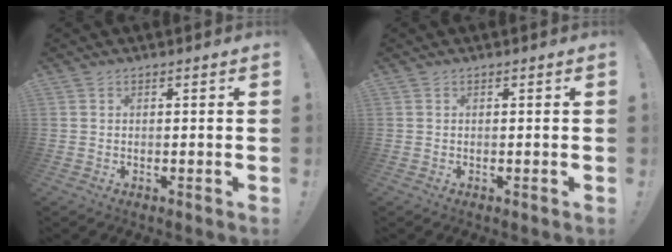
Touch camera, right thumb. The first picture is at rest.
{"total": 0.0}